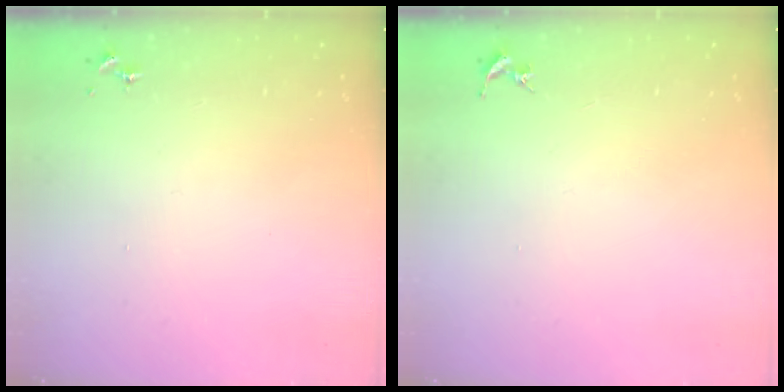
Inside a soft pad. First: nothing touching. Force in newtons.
{"total": 0.0}